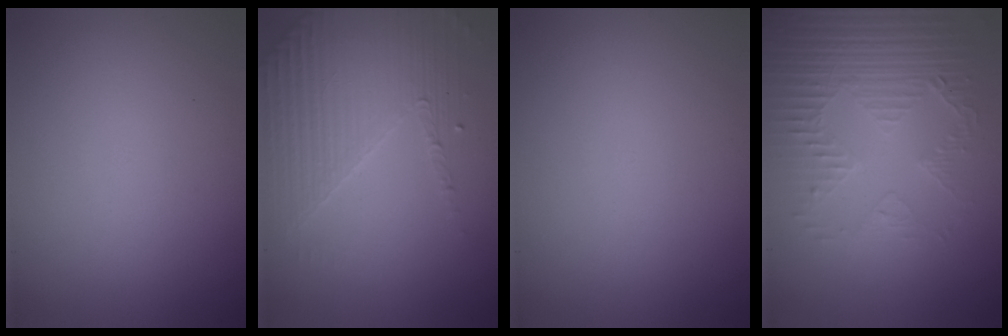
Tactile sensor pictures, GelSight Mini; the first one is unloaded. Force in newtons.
{"total": 4.5, "press": 3.4, "slide": 2.9}
{"total": 0.0}
{"total": 5.2, "press": 3.5, "slide": 3.9}